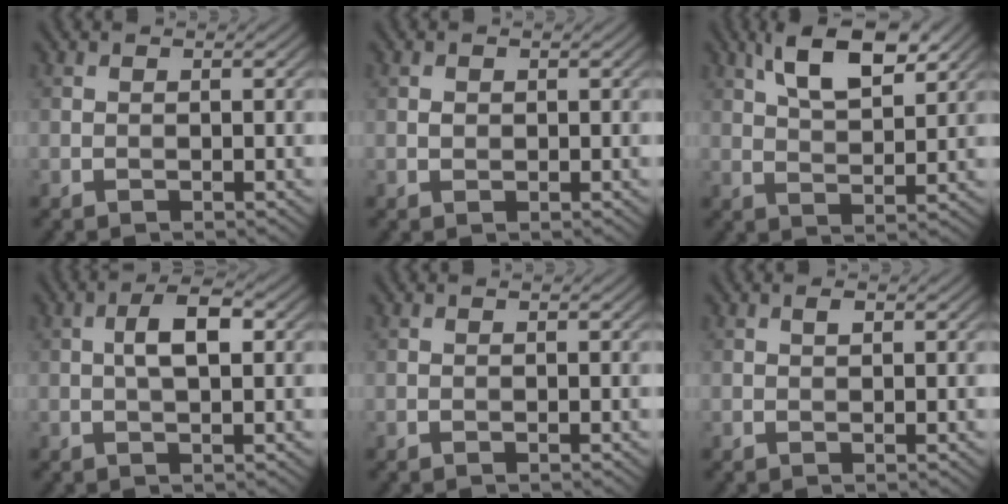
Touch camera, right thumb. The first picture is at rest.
{"total": 0.7, "force": [0.2, 0.6, 0.4], "torque": [-0.011, 0.000, 0.003]}
{"total": 8.0, "force": [4.3, 3.1, 6.0], "torque": [-0.119, 0.010, 0.083]}
{"total": 4.2, "force": [0.6, 1.5, 3.9], "torque": [-0.075, 0.010, 0.008]}
{"total": 0.0}
{"total": 0.8, "force": [0.4, 0.3, 0.6], "torque": [-0.012, 0.000, 0.008]}